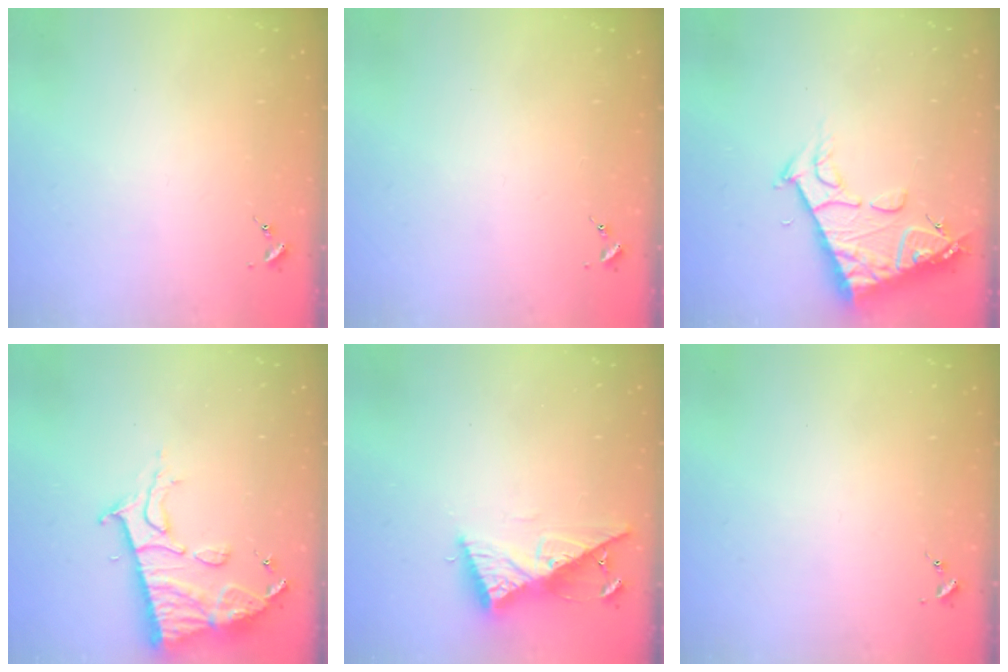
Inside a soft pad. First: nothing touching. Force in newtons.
{"total": 0.0}
{"total": 13.2, "press": 13.1, "slide": 1.6}
{"total": 13.6, "press": 13.6, "slide": 1.1}
{"total": 9.6, "press": 9.6, "slide": 0.2}
{"total": 0.0}